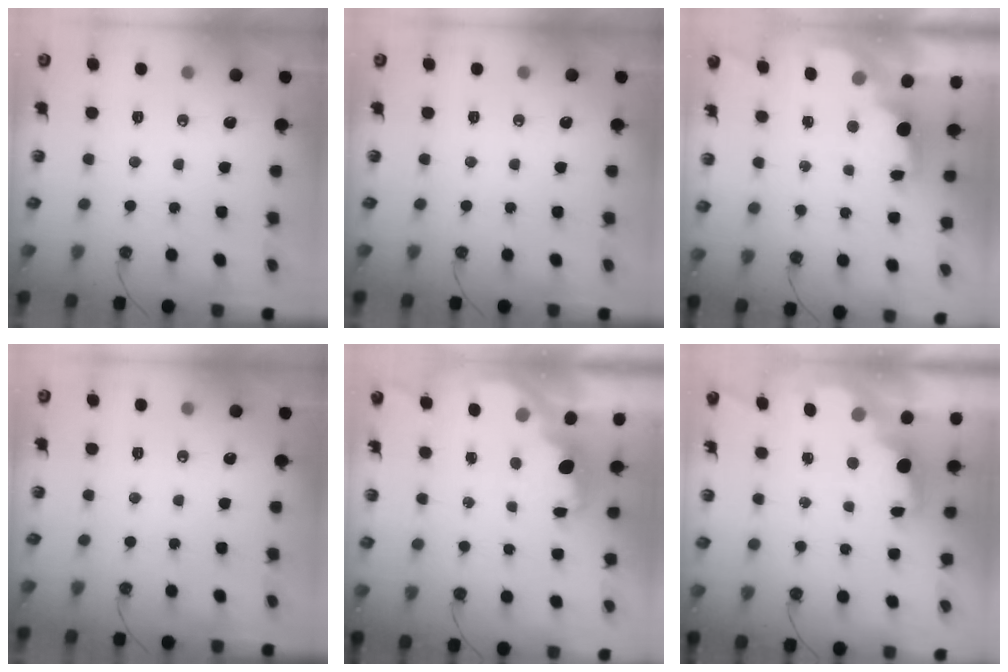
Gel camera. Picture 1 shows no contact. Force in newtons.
{"total": 0.0}
{"total": 2.0, "press": 1.9, "slide": 0.8}
{"total": 0.0}
{"total": 1.9, "press": 1.8, "slide": 0.7}
{"total": 2.9, "press": 2.8, "slide": 0.5}